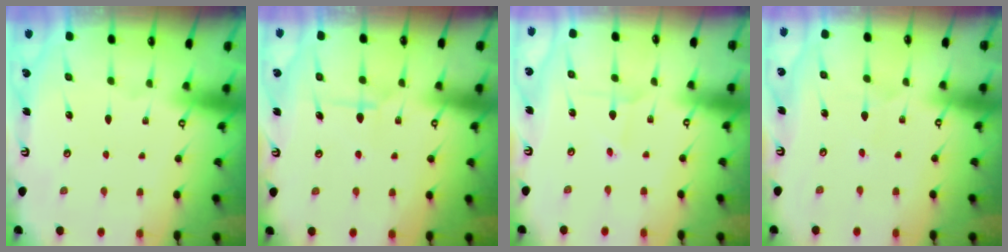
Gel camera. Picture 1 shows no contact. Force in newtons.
{"total": 6.7, "press": 6.7, "slide": 0.4}
{"total": 1.8, "press": 1.8, "slide": 0.1}
{"total": 3.8, "press": 3.8, "slide": 0.3}